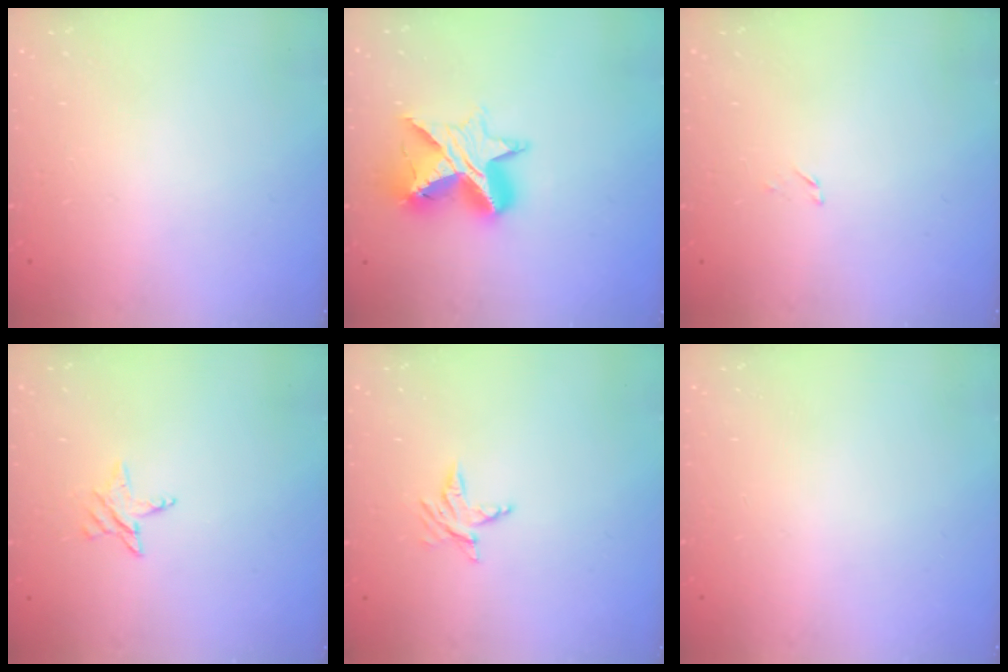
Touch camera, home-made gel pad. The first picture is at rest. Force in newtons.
{"total": 13.1, "press": 13.1, "slide": 0.8}
{"total": 1.6, "press": 1.6, "slide": 0.2}
{"total": 2.7, "press": 2.7, "slide": 0.2}
{"total": 3.5, "press": 3.4, "slide": 0.4}
{"total": 0.0}